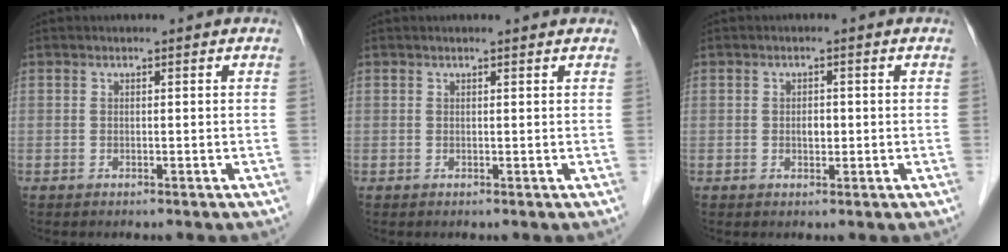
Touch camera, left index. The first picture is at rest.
{"total": 1.5, "force": [1.4, 0.0, 0.5], "torque": [-0.011, 0.008, 0.017]}
{"total": 1.5, "force": [-0.1, 1.0, 1.2], "torque": [-0.019, 0.002, -0.001]}